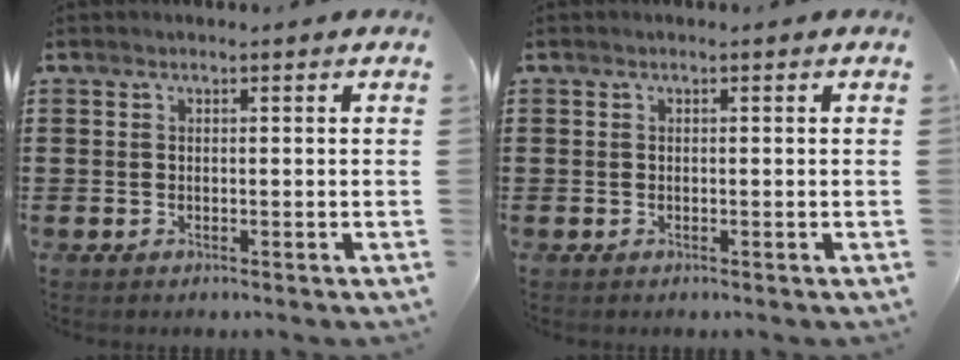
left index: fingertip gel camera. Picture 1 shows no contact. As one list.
[{"total": 0.0}]